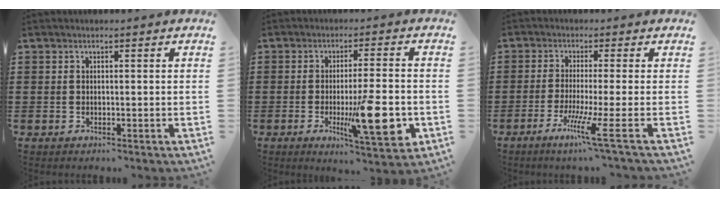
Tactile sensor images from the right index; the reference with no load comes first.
{"total": 12.4, "force": [-3.0, 2.7, 11.7], "torque": [-0.188, -0.015, -0.048]}
{"total": 6.4, "force": [-3.0, -1.3, 5.5], "torque": [-0.113, -0.027, -0.057]}